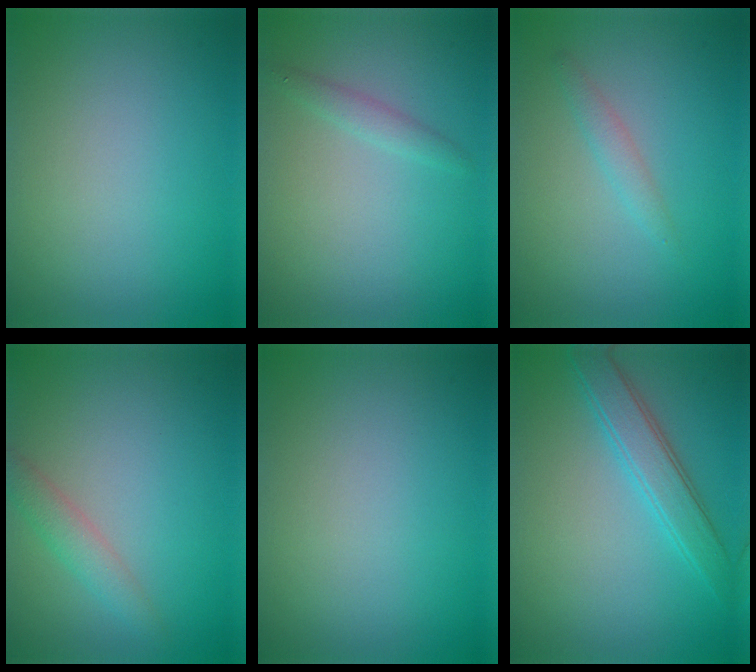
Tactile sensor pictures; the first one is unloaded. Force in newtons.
{"total": 1.2, "press": 1.2, "slide": 0.0}
{"total": 1.3, "press": 1.3, "slide": 0.0}
{"total": 2.1, "press": 2.1, "slide": 0.1}
{"total": 0.0}
{"total": 3.3, "press": 3.3, "slide": 0.0}